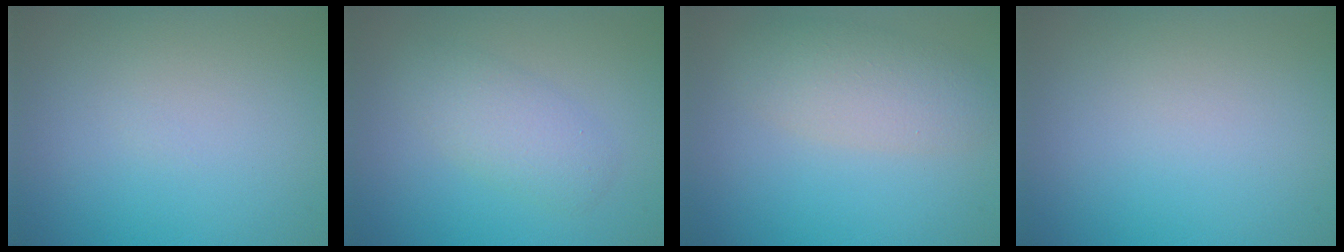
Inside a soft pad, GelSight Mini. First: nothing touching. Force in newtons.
{"total": 2.9, "press": 2.9, "slide": 0.0}
{"total": 3.7, "press": 3.7, "slide": 0.0}
{"total": 0.0}